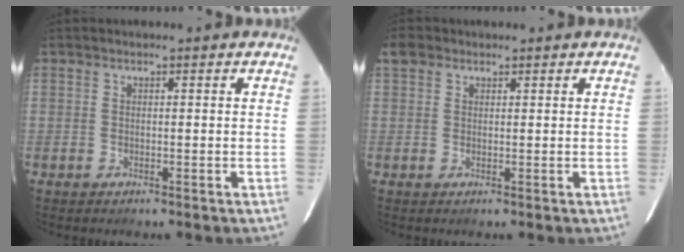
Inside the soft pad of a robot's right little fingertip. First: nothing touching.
{"total": 2.4, "force": [1.5, 1.8, 0.7], "torque": [-0.016, 0.019, 0.028]}